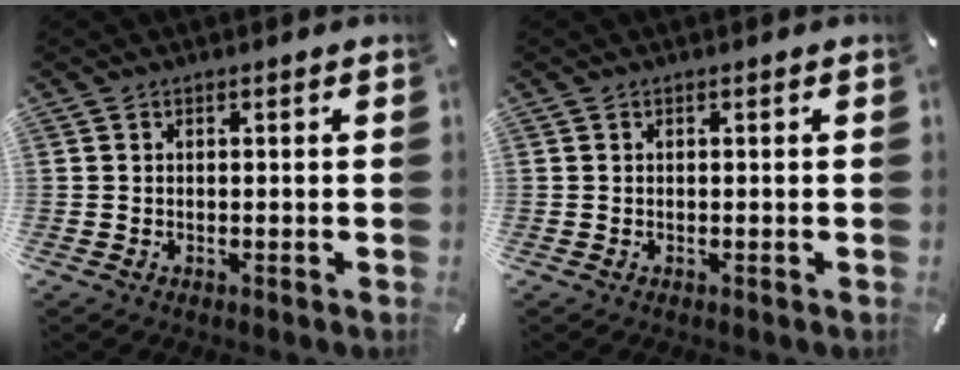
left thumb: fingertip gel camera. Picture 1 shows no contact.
{"total": 0.0}